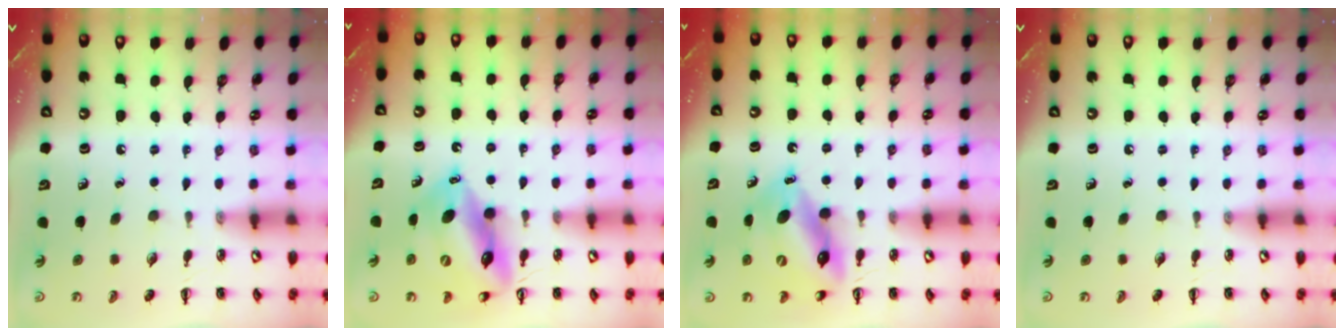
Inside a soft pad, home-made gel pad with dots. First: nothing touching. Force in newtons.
{"total": 14.6, "press": 14.2, "slide": 3.6}
{"total": 12.3, "press": 11.7, "slide": 3.7}
{"total": 0.0}